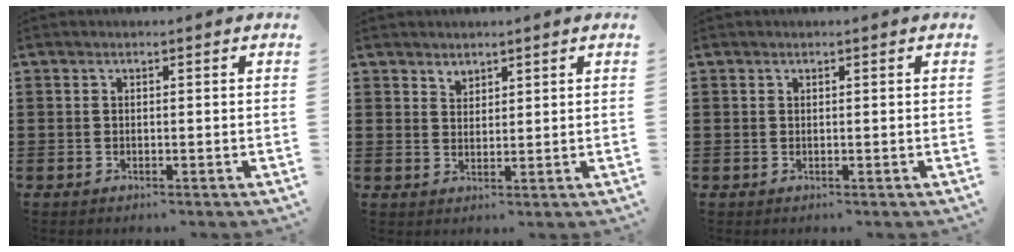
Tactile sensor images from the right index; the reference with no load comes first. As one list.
[{"total": 2.0, "force": [1.8, 1.0, -0.1], "torque": [-0.003, 0.003, 0.035]}, {"total": 0.0}]